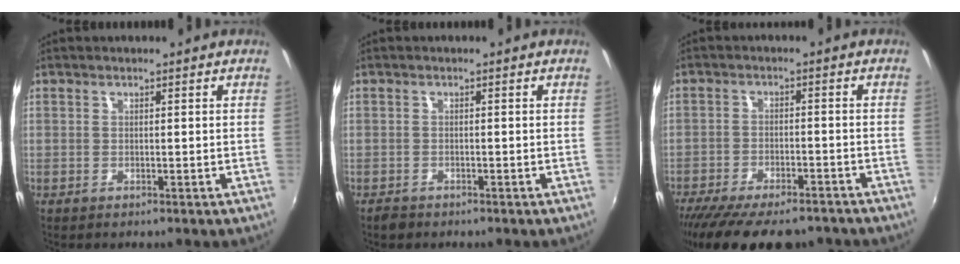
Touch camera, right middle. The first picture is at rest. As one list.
[{"total": 1.7, "force": [-1.4, 0.8, 0.5], "torque": [-0.013, -0.002, -0.024]}, {"total": 16.4, "force": [-13.2, 5.2, 8.1], "torque": [-0.168, -0.039, -0.196]}]